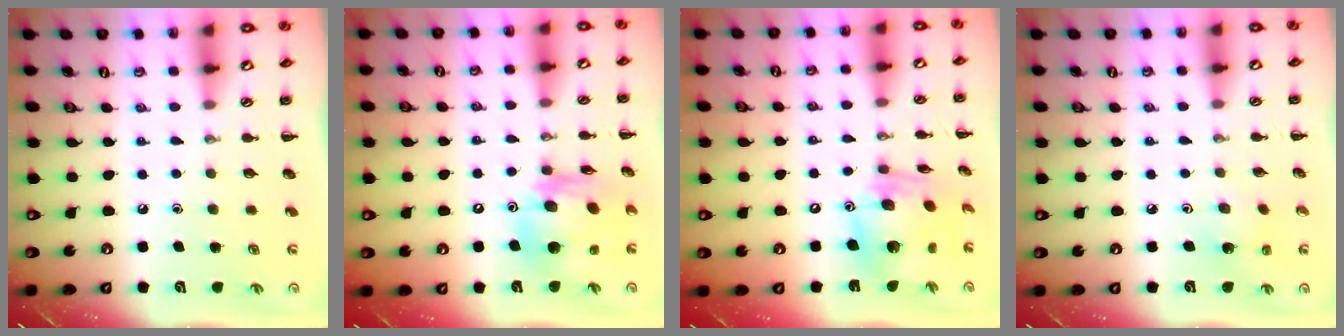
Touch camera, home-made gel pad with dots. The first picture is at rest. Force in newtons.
{"total": 13.8, "press": 13.1, "slide": 4.3}
{"total": 13.6, "press": 13.4, "slide": 2.5}
{"total": 3.0, "press": 2.8, "slide": 0.9}